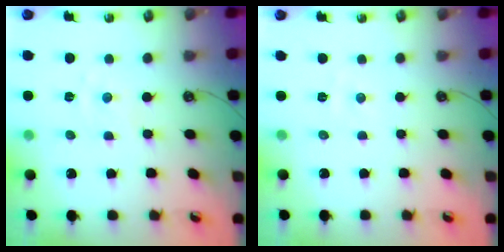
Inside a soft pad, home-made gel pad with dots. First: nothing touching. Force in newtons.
{"total": 3.4, "press": 3.3, "slide": 0.5}